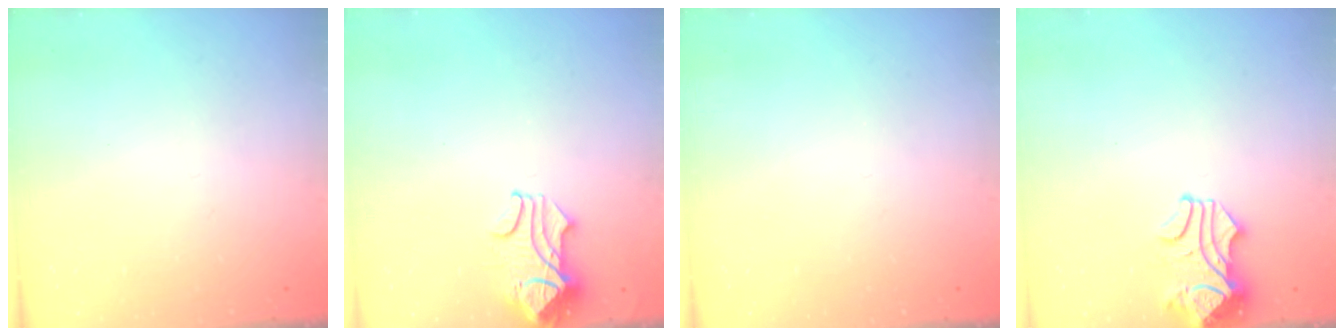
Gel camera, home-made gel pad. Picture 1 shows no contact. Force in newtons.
{"total": 1.2, "press": 0.6, "slide": 1.0}
{"total": 0.0}
{"total": 1.2, "press": 0.1, "slide": 1.2}